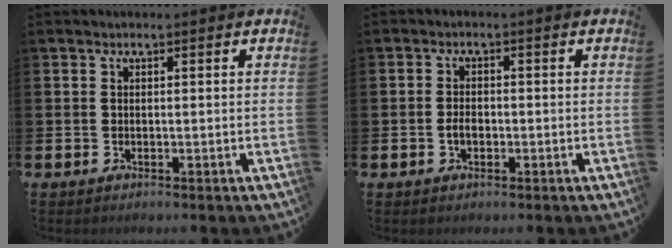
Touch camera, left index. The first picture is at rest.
{"total": 2.0, "force": [-0.5, 1.2, 1.4], "torque": [-0.027, 0.005, -0.011]}